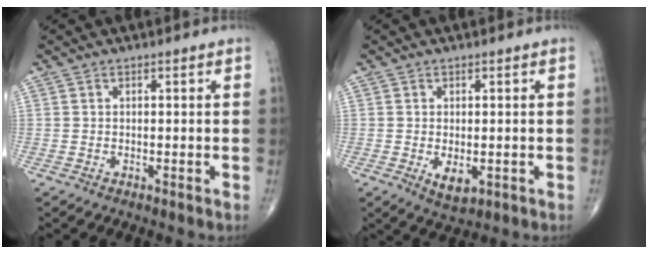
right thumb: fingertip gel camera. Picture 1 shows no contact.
{"total": 3.8, "force": [-0.7, 2.1, 3.1], "torque": [-0.044, -0.009, -0.002]}